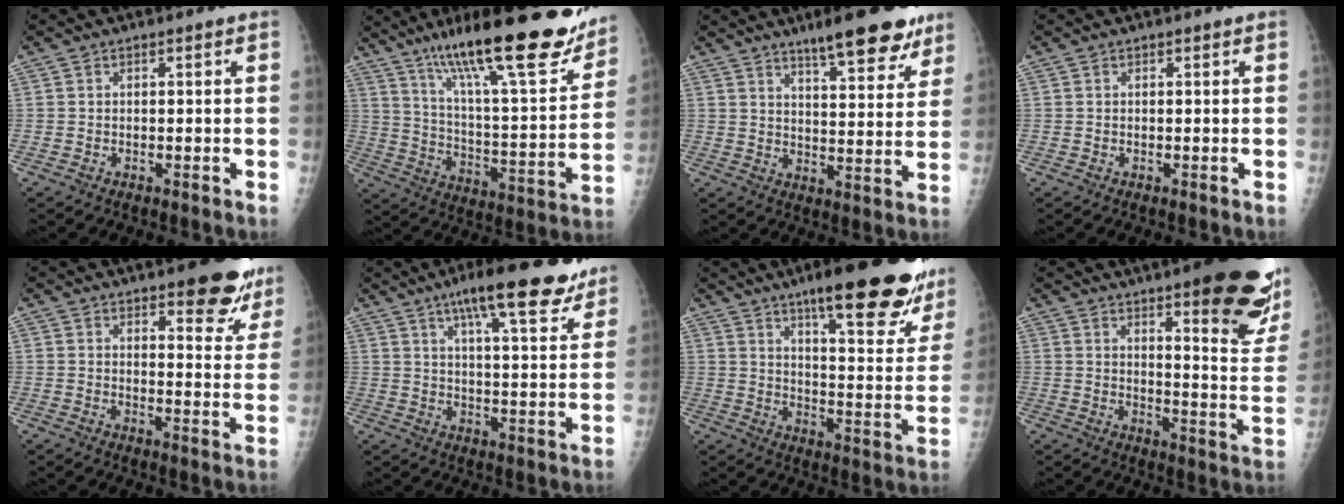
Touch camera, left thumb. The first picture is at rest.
{"total": 27.4, "force": [19.1, 5.9, 18.7], "torque": [-0.265, -0.068, 0.299]}
{"total": 14.0, "force": [9.9, 3.4, 9.3], "torque": [-0.094, -0.053, 0.143]}
{"total": 0.0}
{"total": 12.0, "force": [8.7, 4.0, 7.3], "torque": [-0.044, -0.052, 0.103]}
{"total": 16.9, "force": [11.7, 3.9, 11.5], "torque": [-0.139, -0.043, 0.167]}
{"total": 25.3, "force": [16.8, 5.7, 18.0], "torque": [-0.209, -0.071, 0.227]}
{"total": 23.3, "force": [13.6, 5.3, 18.1], "torque": [-0.202, -0.074, 0.178]}